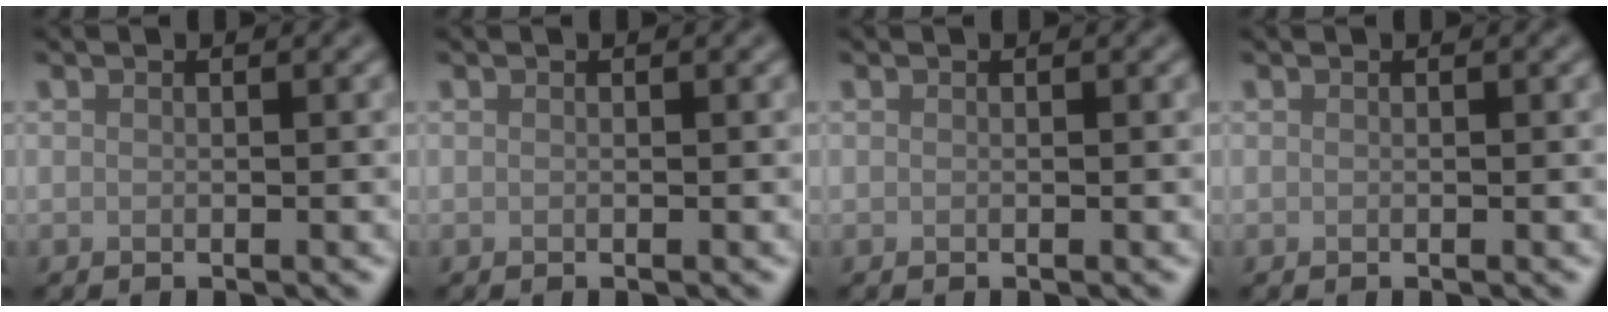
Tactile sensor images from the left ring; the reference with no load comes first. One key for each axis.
{"total": 0.0}
{"total": 0.0}
{"total": 0.0}